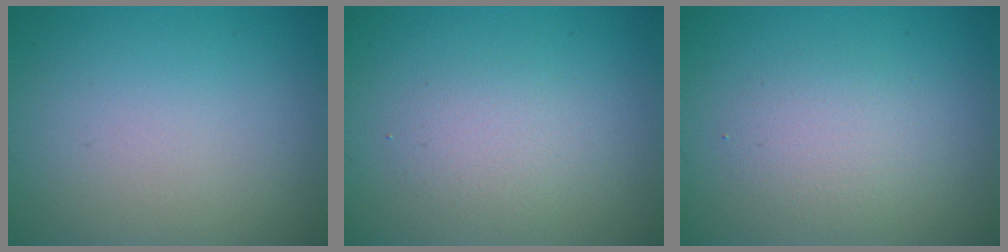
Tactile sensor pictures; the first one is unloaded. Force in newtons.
{"total": 2.1, "press": 2.1, "slide": 0.1}
{"total": 2.3, "press": 2.3, "slide": 0.2}